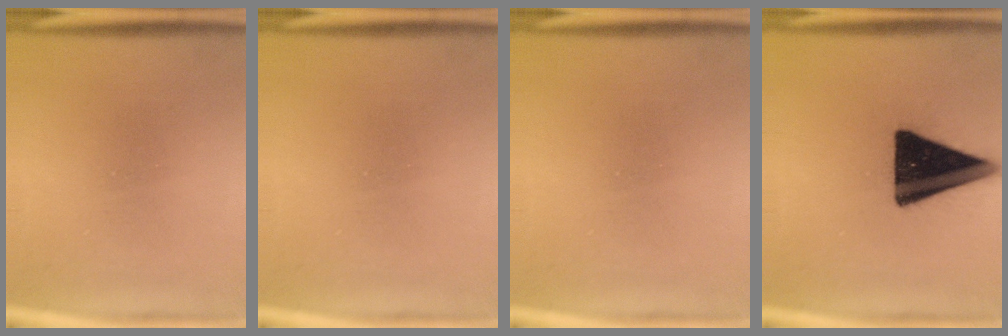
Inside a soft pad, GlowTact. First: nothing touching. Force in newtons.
{"total": 0.0}
{"total": 0.0}
{"total": 19.4}